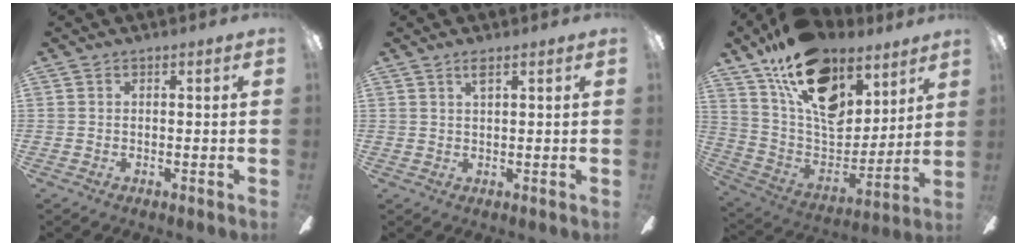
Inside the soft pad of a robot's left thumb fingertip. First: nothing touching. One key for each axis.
{"total": 2.0, "fx": 1.4, "fy": 0.4, "fz": 1.4, "tx": -0.033, "ty": 0.003, "tz": 0.024}
{"total": 21.4, "fx": 12.1, "fy": 13.1, "fz": 11.8, "tx": -0.196, "ty": -0.065, "tz": 0.223}